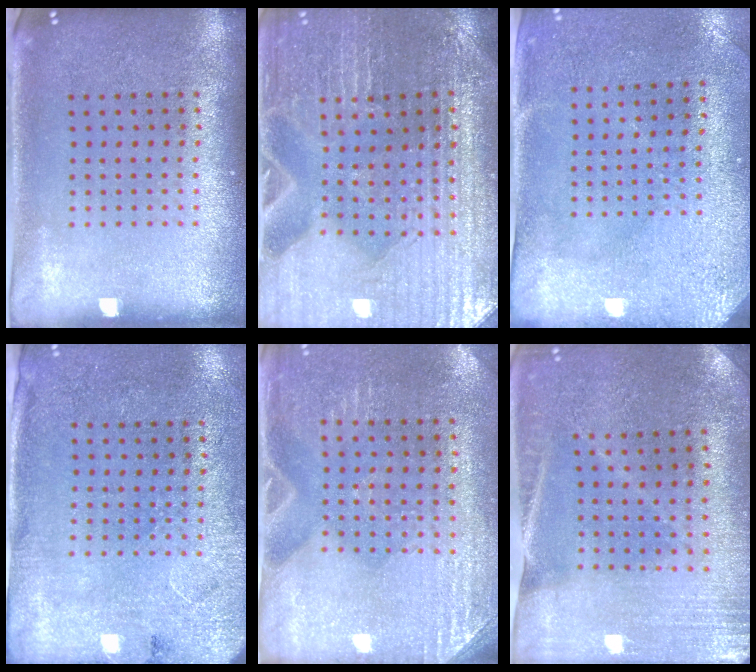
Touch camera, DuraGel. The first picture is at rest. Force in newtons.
{"total": 2.5, "press": 2.4, "slide": 0.4}
{"total": 3.0, "press": 2.3, "slide": 1.9}
{"total": 2.6, "press": 2.2, "slide": 1.5}
{"total": 2.8, "press": 2.6, "slide": 1.2}
{"total": 0.5, "press": 0.5, "slide": 0.0}